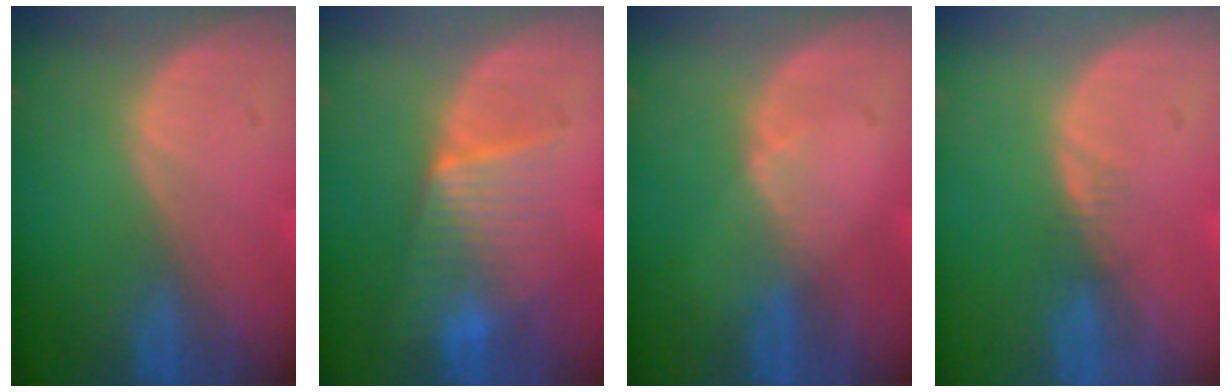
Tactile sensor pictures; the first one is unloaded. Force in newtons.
{"total": 6.4, "press": 6.3, "slide": 0.7}
{"total": 1.1, "press": 1.1, "slide": 0.2}
{"total": 1.3, "press": 1.2, "slide": 0.2}